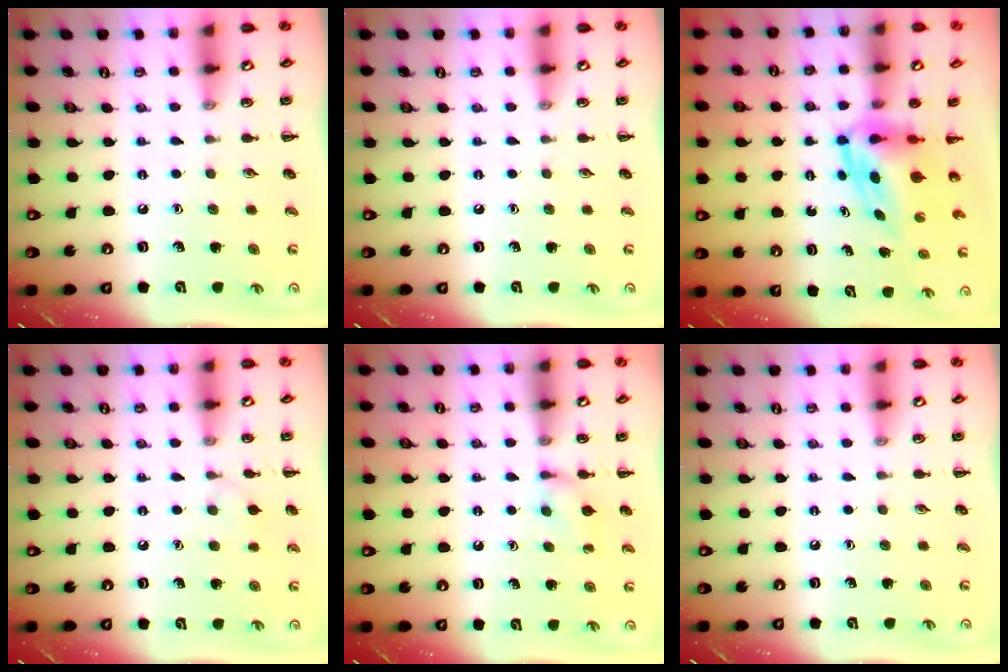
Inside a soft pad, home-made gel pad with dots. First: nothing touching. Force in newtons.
{"total": 0.0}
{"total": 5.0, "press": 4.9, "slide": 0.9}
{"total": 6.1, "press": 5.8, "slide": 1.9}
{"total": 6.4, "press": 6.2, "slide": 1.6}
{"total": 0.0}